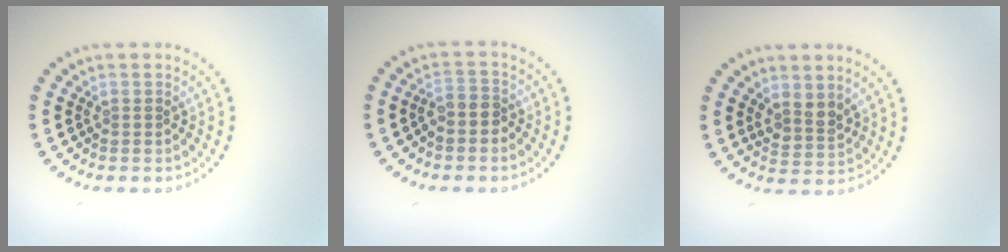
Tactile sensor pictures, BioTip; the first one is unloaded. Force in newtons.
{"total": 2.0, "press": 1.7, "slide": 1.0}
{"total": 2.2, "press": 1.8, "slide": 1.2}